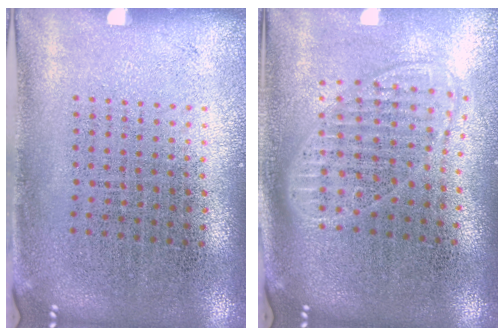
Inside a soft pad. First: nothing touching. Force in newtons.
{"total": 1.8, "press": 1.4, "slide": 1.0}